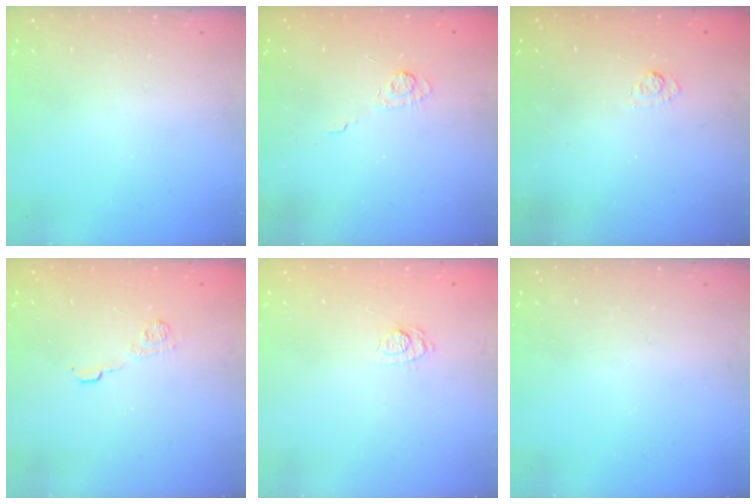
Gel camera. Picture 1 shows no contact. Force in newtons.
{"total": 3.1, "press": 2.7, "slide": 1.6}
{"total": 2.7, "press": 2.3, "slide": 1.5}
{"total": 7.6, "press": 7.5, "slide": 1.0}
{"total": 8.1, "press": 7.9, "slide": 1.4}
{"total": 0.0}